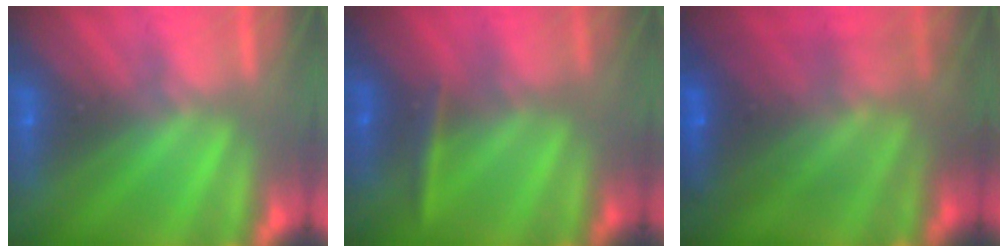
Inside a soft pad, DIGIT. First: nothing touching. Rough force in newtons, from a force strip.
{"total": 2.4}
{"total": 7.0}